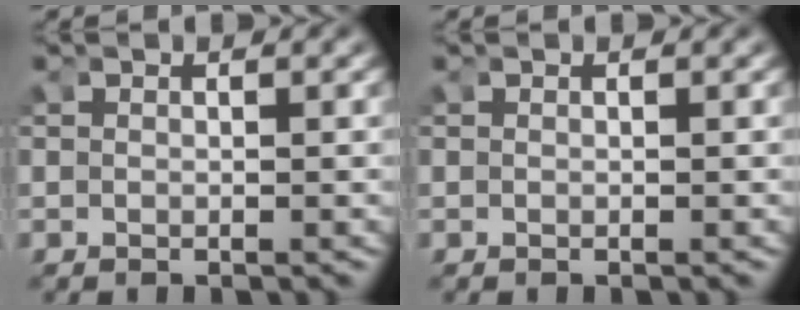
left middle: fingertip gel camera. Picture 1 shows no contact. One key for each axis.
{"total": 0.0}